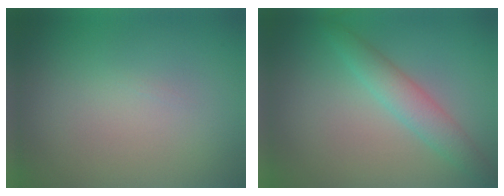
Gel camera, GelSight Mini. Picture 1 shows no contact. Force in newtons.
{"total": 3.0, "press": 3.0, "slide": 0.1}